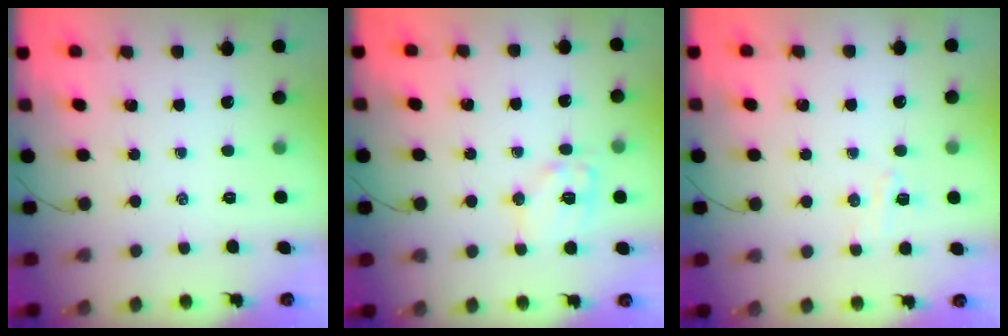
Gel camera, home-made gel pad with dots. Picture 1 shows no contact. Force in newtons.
{"total": 10.9, "press": 10.8, "slide": 1.1}
{"total": 4.3, "press": 4.1, "slide": 1.1}